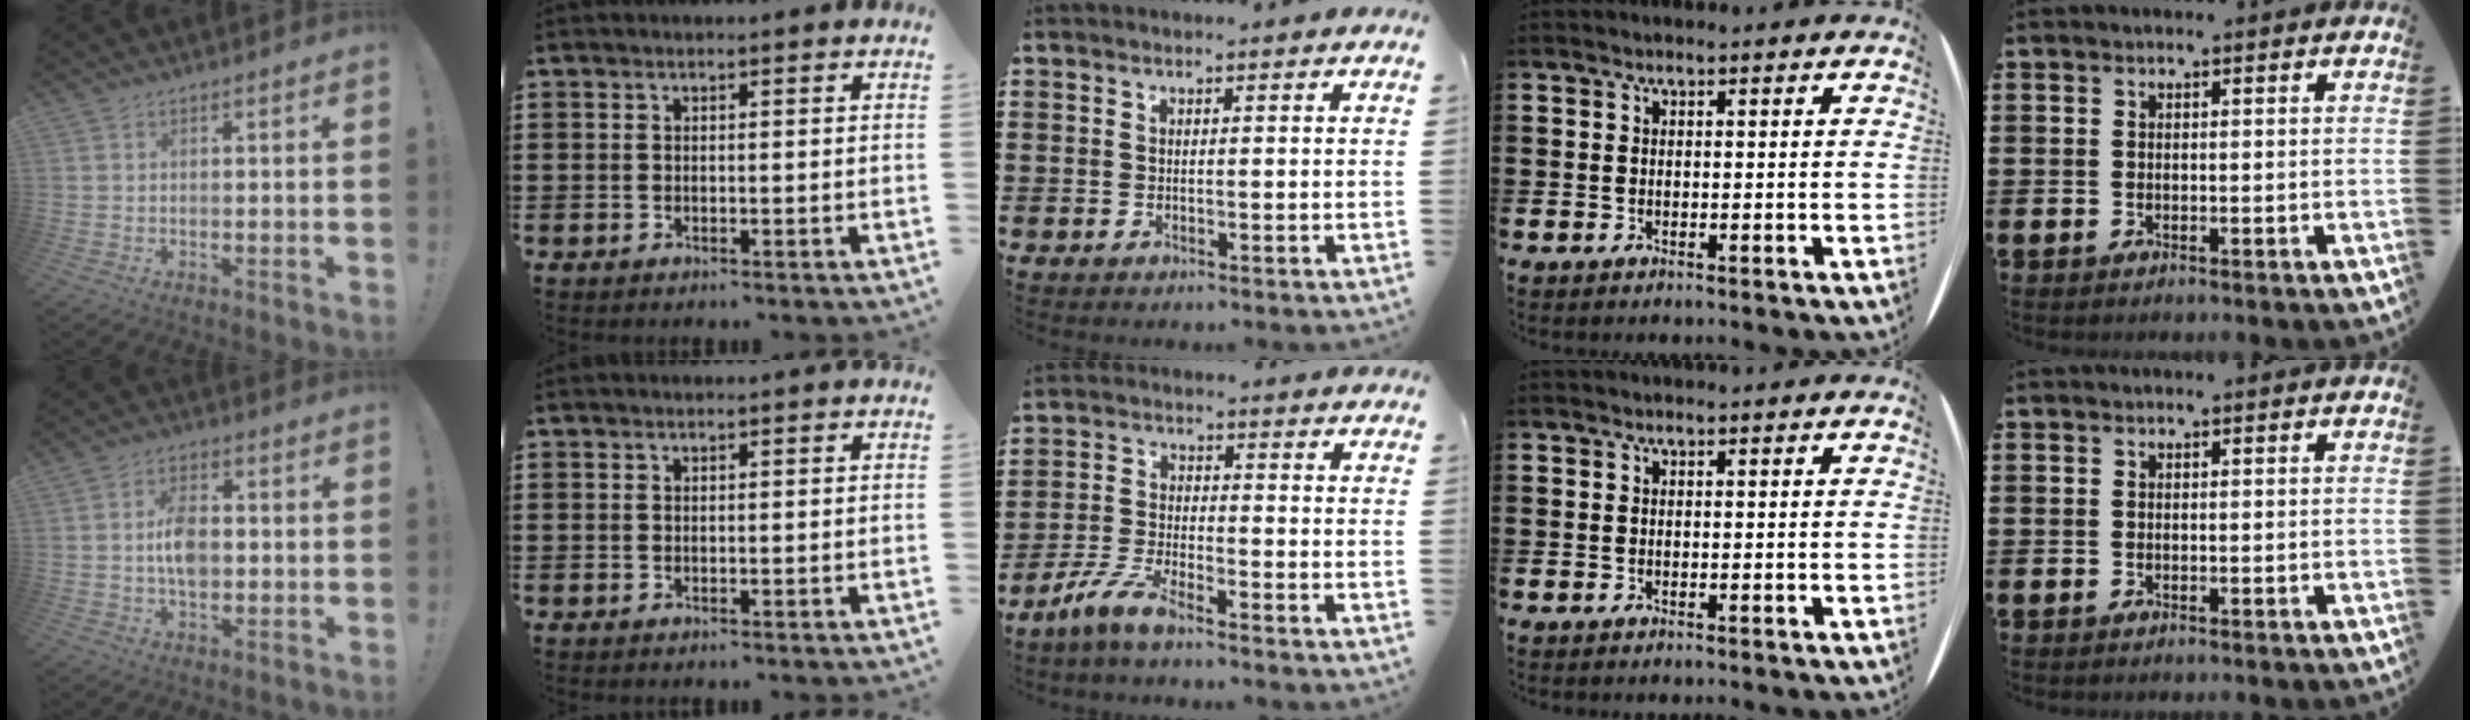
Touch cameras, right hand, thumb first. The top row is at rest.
{"thumb": {"total": 8.2, "force": [-0.8, 5.1, 6.4], "torque": [-0.107, 0.010, -0.015]}, "middle": {"total": 5.6, "force": [-4.7, 0.6, 3.0], "torque": [-0.083, -0.009, -0.097]}}